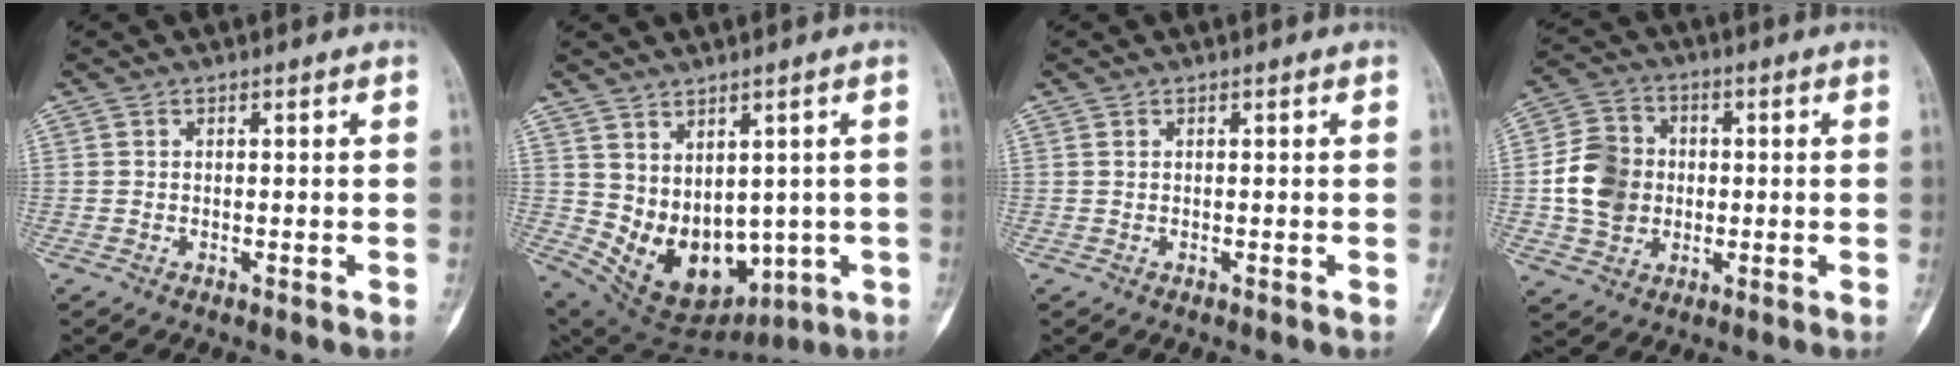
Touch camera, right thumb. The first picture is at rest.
{"total": 14.3, "force": [-0.9, 10.0, 10.2], "torque": [-0.135, -0.011, 0.029]}
{"total": 0.0}
{"total": 11.1, "force": [-0.4, 9.4, 5.9], "torque": [-0.089, 0.012, -0.010]}